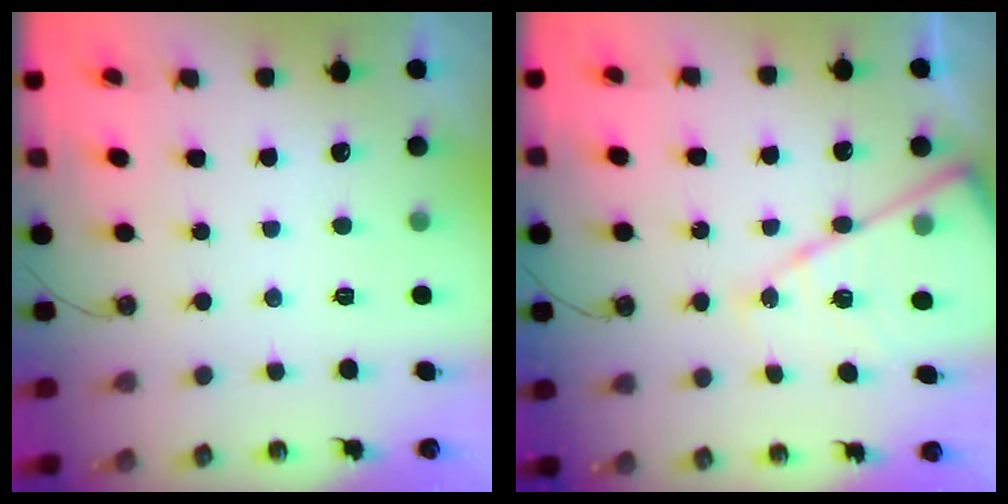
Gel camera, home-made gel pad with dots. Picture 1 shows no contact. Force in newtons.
{"total": 15.3, "press": 15.2, "slide": 1.6}